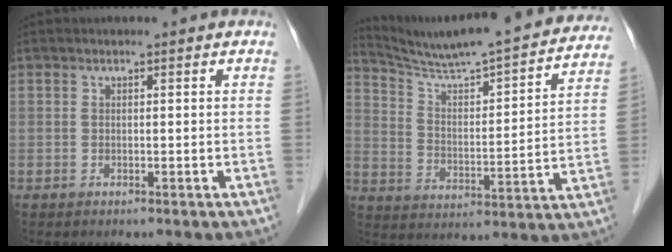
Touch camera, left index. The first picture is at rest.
{"total": 23.5, "force": [21.6, 1.5, 9.1], "torque": [-0.140, -0.031, 0.300]}